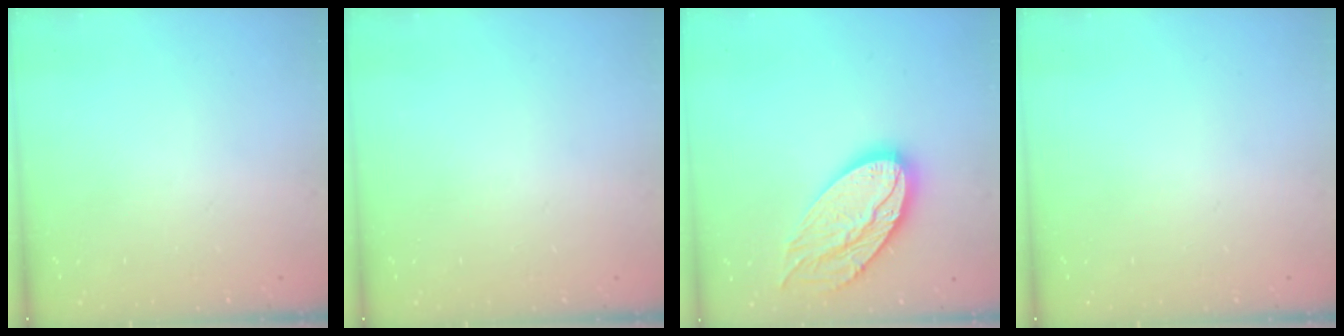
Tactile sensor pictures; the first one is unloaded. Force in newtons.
{"total": 0.0}
{"total": 18.7, "press": 18.7, "slide": 1.6}
{"total": 0.0}